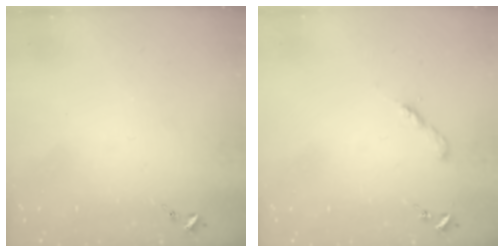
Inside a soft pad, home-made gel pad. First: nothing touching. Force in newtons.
{"total": 2.0, "press": 2.0, "slide": 0.2}